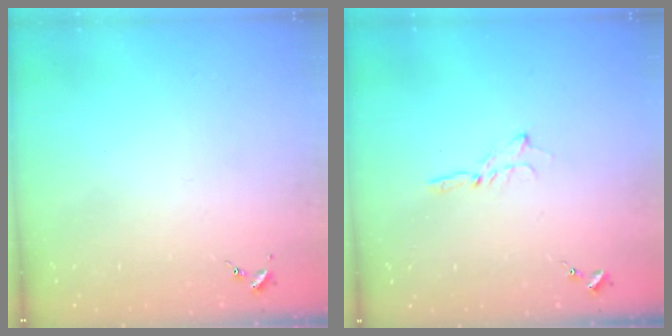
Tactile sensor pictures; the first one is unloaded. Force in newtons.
{"total": 1.8, "press": 1.8, "slide": 0.2}